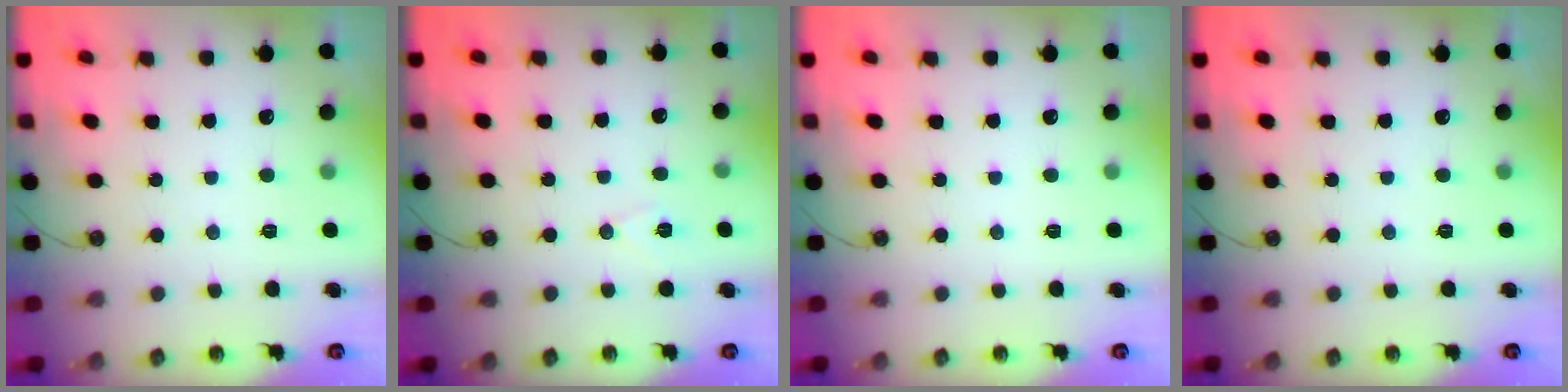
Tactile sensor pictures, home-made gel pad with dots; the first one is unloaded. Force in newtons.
{"total": 6.5, "press": 4.7, "slide": 4.5}
{"total": 0.0}
{"total": 0.0}